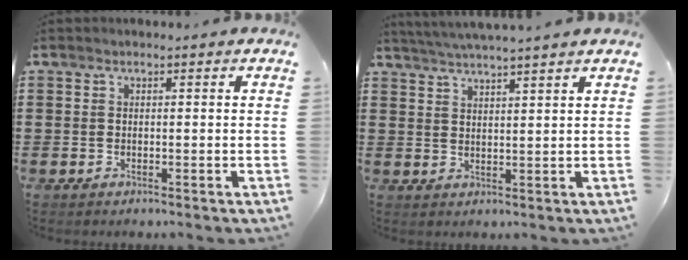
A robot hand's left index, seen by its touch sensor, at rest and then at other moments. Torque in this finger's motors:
{"motor_torque": [1.18, -0.95, 0.30, 0.15]}